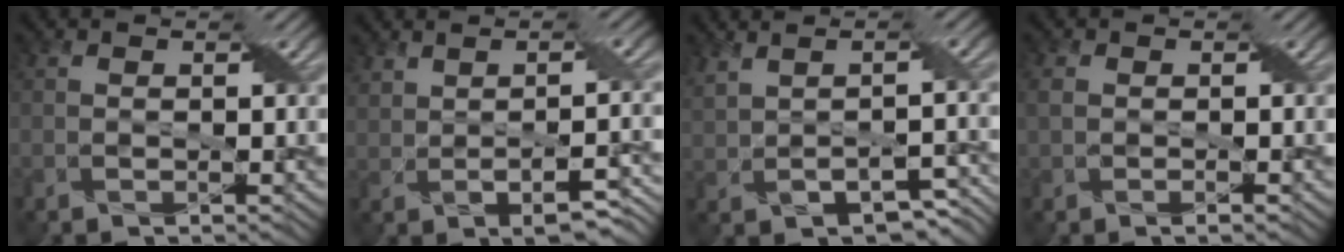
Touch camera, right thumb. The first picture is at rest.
{"total": 6.9, "force": [0.3, 2.8, 6.4], "torque": [-0.111, 0.001, 0.020]}
{"total": 5.9, "force": [0.5, 2.5, 5.4], "torque": [-0.105, -0.001, 0.028]}
{"total": 2.1, "force": [-0.3, 1.3, 1.7], "torque": [-0.039, 0.000, -0.005]}